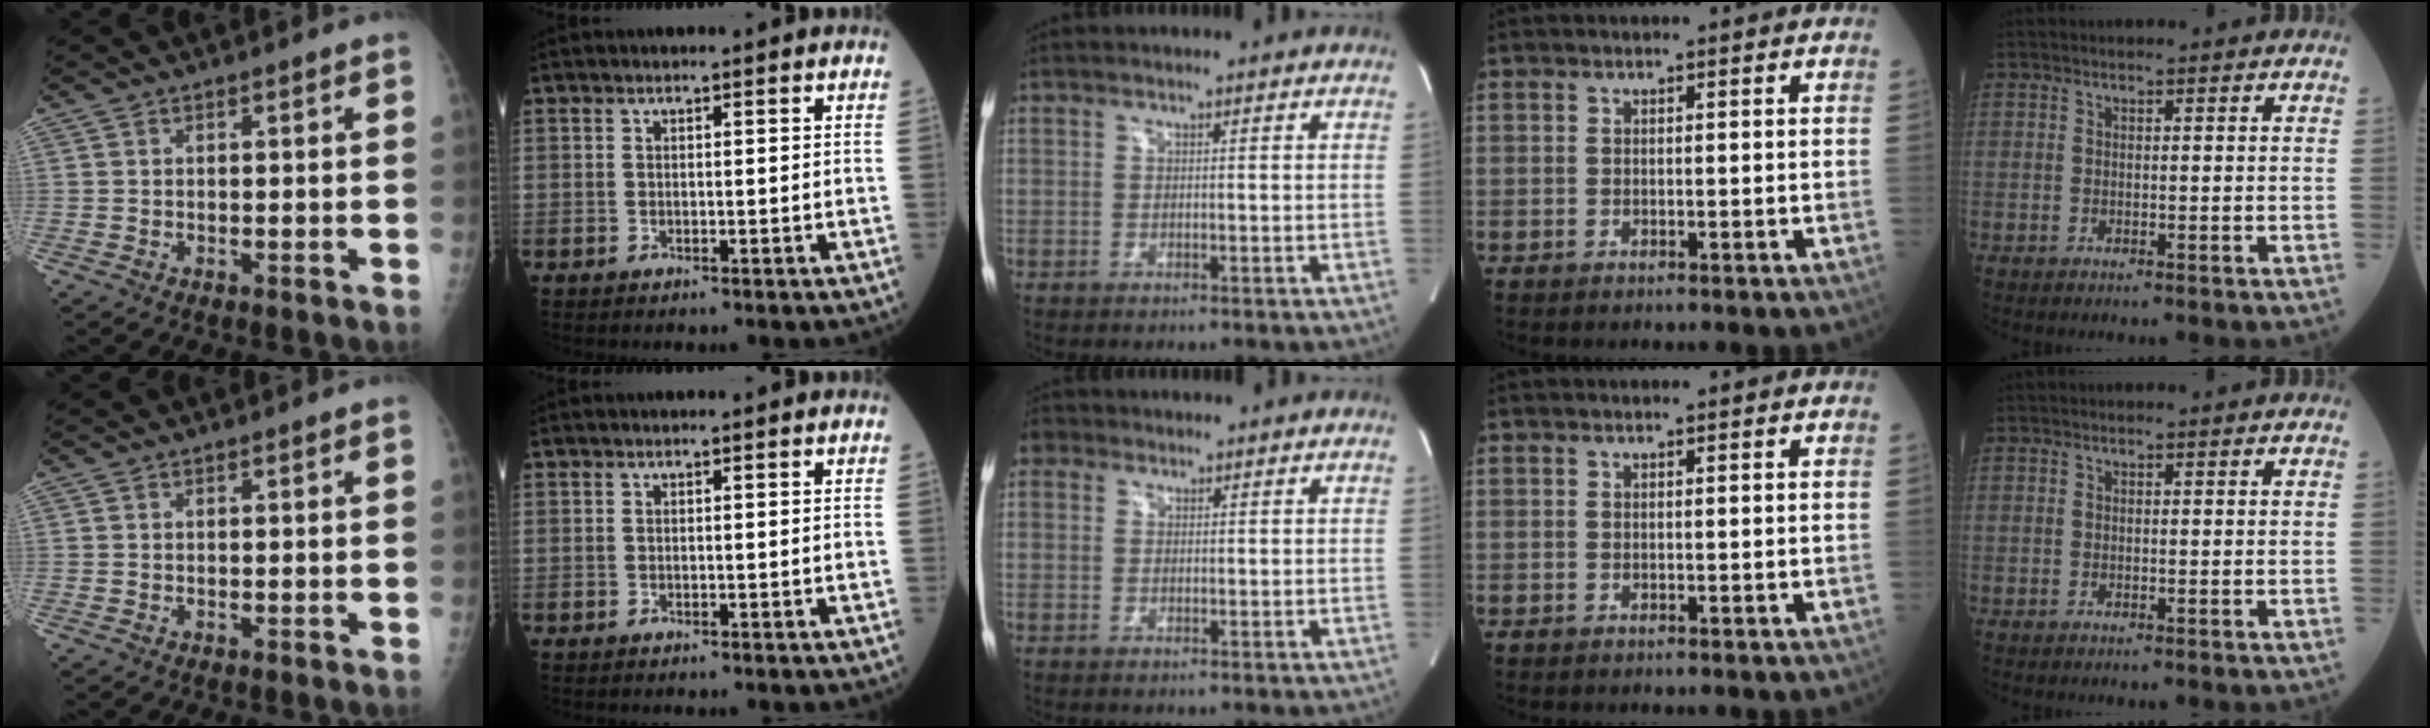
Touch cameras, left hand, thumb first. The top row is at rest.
{"middle": {"total": 2.1, "force": [0.9, 1.8, 0.4], "torque": [-0.003, 0.010, 0.011]}}